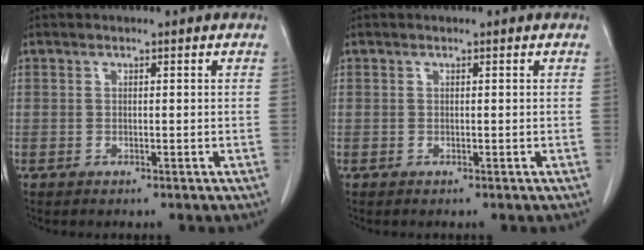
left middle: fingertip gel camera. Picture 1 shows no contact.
{"total": 0.0}